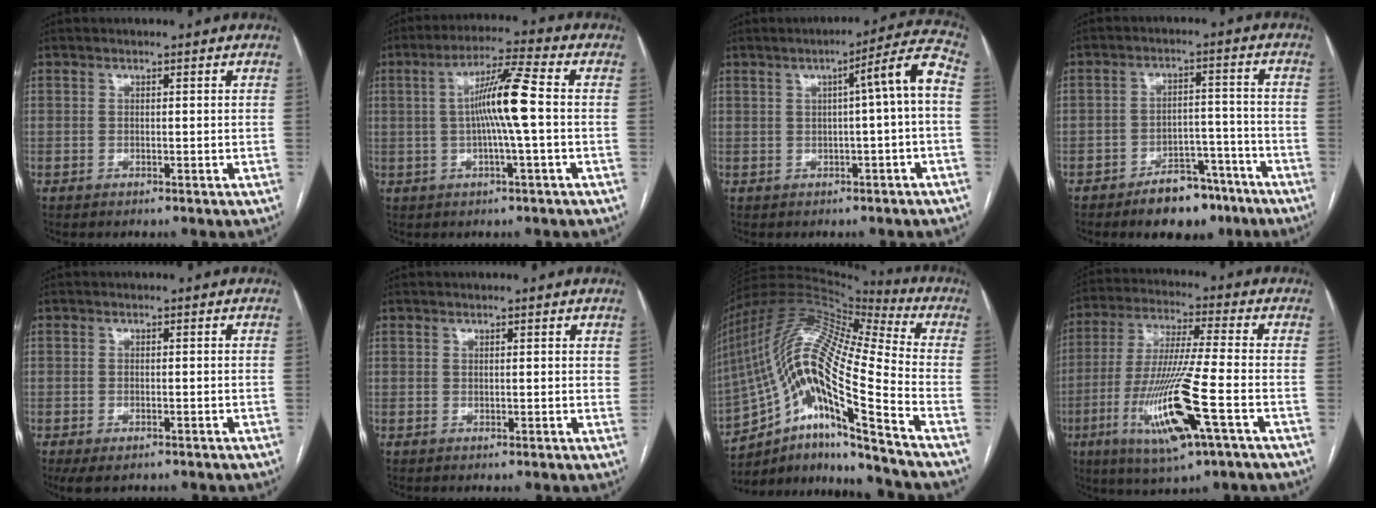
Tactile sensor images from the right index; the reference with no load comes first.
{"total": 8.9, "force": [-0.1, -0.4, 8.9], "torque": [-0.162, 0.012, -0.007]}
{"total": 6.9, "force": [0.1, -0.4, 6.9], "torque": [-0.090, 0.017, -0.001]}
{"total": 9.0, "force": [-6.6, 4.2, 4.4], "torque": [-0.052, 0.019, -0.099]}
{"total": 3.2, "force": [-2.1, 1.3, 2.1], "torque": [-0.038, -0.007, -0.027]}
{"total": 1.2, "force": [0.9, 0.5, 0.6], "torque": [-0.007, 0.000, 0.009]}
{"total": 21.1, "force": [-11.7, 1.6, 17.5], "torque": [-0.365, 0.011, -0.215]}
{"total": 15.9, "force": [-5.7, 0.4, 14.9], "torque": [-0.304, -0.025, -0.104]}